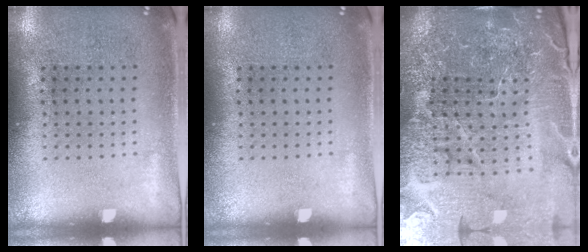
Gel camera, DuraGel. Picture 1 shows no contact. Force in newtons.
{"total": 0.0}
{"total": 6.2, "press": 5.6, "slide": 2.8}